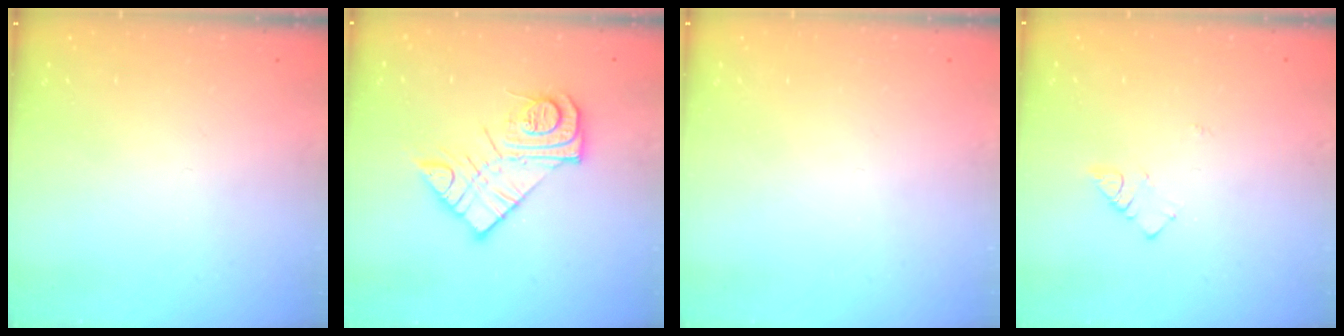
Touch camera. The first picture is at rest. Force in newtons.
{"total": 14.1, "press": 14.1, "slide": 1.0}
{"total": 0.0}
{"total": 2.8, "press": 2.7, "slide": 0.4}